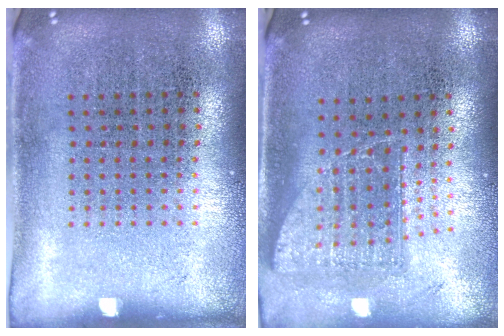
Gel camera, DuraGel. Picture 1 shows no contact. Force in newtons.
{"total": 1.5, "press": 1.2, "slide": 0.9}